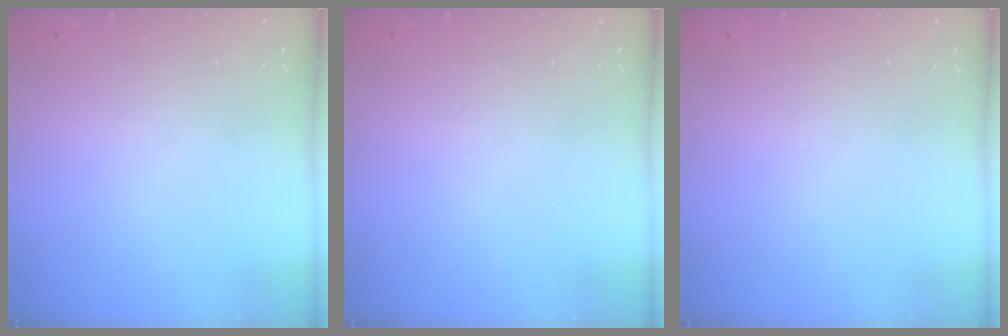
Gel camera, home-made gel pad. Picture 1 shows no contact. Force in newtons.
{"total": 0.0}
{"total": 0.0}